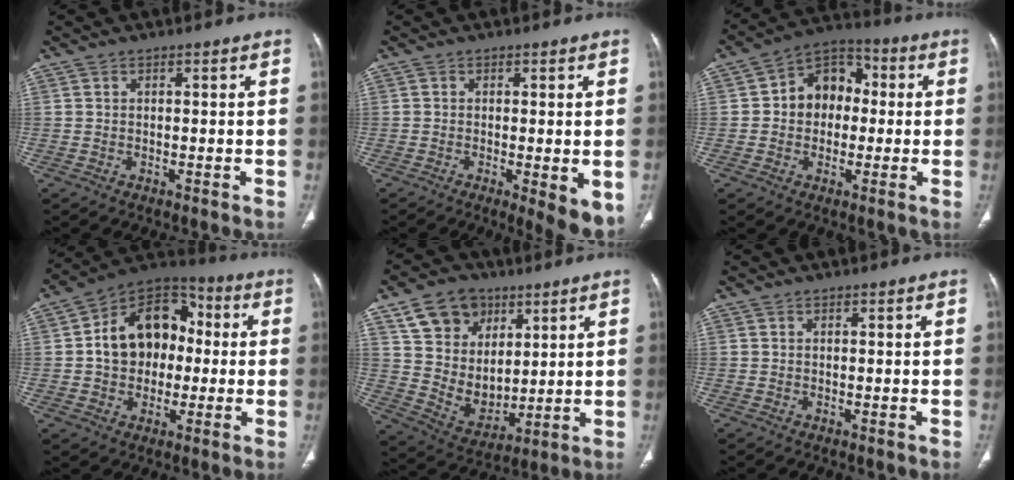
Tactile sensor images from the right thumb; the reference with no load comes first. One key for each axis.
{"total": 7.2, "fx": -2.1, "fy": 2.1, "fz": 6.6, "tx": -0.087, "ty": -0.019, "tz": -0.030}
{"total": 11.2, "fx": 0.8, "fy": 8.6, "fz": 7.1, "tx": -0.070, "ty": 0.029, "tz": 0.000}
{"total": 16.2, "fx": 0.6, "fy": 12.3, "fz": 10.5, "tx": -0.123, "ty": 0.034, "tz": 0.000}
{"total": 15.0, "fx": 7.3, "fy": 11.5, "fz": 6.4, "tx": -0.075, "ty": -0.033, "tz": 0.142}
{"total": 0.0}